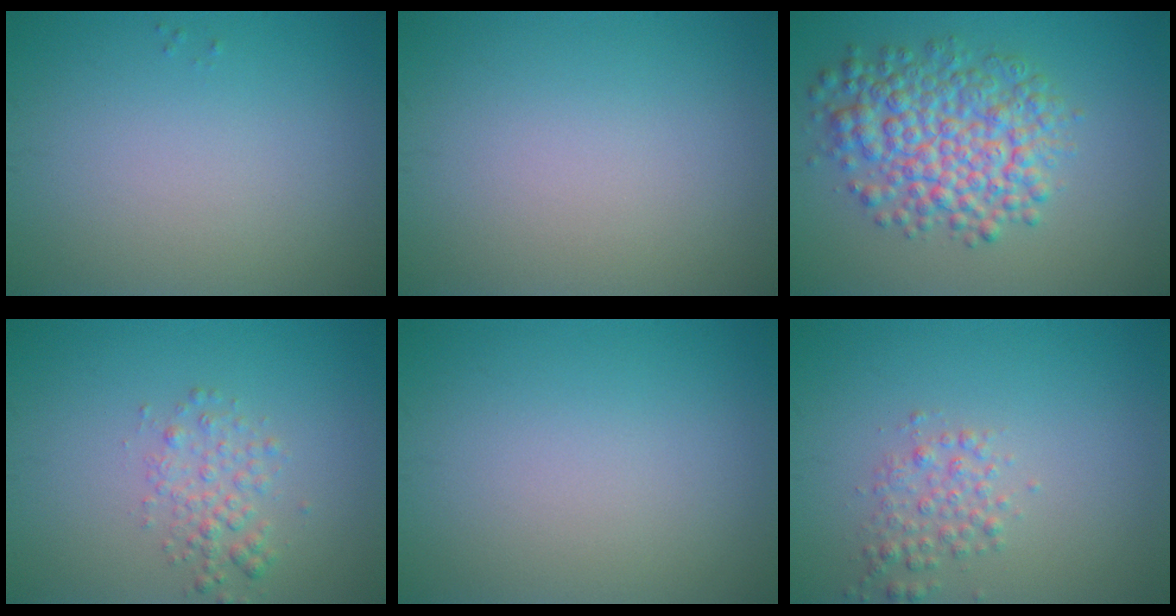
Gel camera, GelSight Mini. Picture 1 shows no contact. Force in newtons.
{"total": 0.0}
{"total": 7.2, "press": 7.2, "slide": 0.1}
{"total": 2.2, "press": 2.2, "slide": 0.1}
{"total": 0.0}
{"total": 2.0, "press": 2.0, "slide": 0.1}